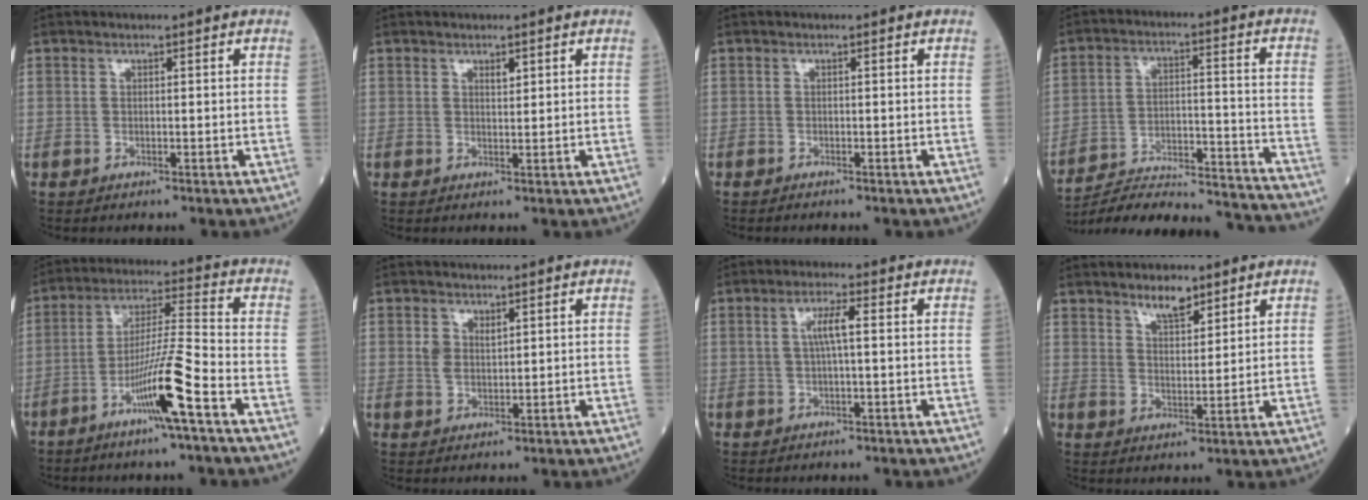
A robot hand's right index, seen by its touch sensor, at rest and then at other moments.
{"total": 1.3, "force": [0.8, 0.5, 0.9], "torque": [-0.014, -0.002, 0.013]}
{"total": 0.6, "force": [-0.6, 0.0, 0.1], "torque": [-0.003, 0.000, -0.012]}
{"total": 26.1, "force": [-24.8, 1.8, 7.9], "torque": [-0.090, -0.011, -0.348]}
{"total": 10.7, "force": [-5.4, -0.8, 9.1], "torque": [-0.171, -0.002, -0.103]}
{"total": 2.5, "force": [1.0, 1.6, 1.7], "torque": [-0.034, 0.004, 0.023]}
{"total": 3.6, "force": [0.5, 0.3, 3.5], "torque": [-0.070, 0.007, 0.009]}
{"total": 4.3, "force": [3.4, 1.3, 2.3], "torque": [-0.041, -0.003, 0.060]}